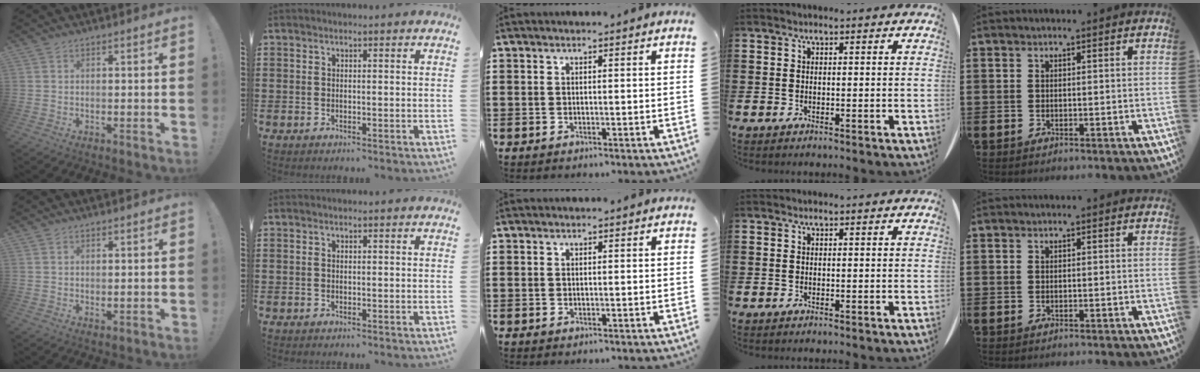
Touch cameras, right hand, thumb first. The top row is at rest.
{"thumb": {"total": 0.9, "force": [0.7, 0.2, 0.4], "torque": [-0.004, -0.003, 0.013]}}